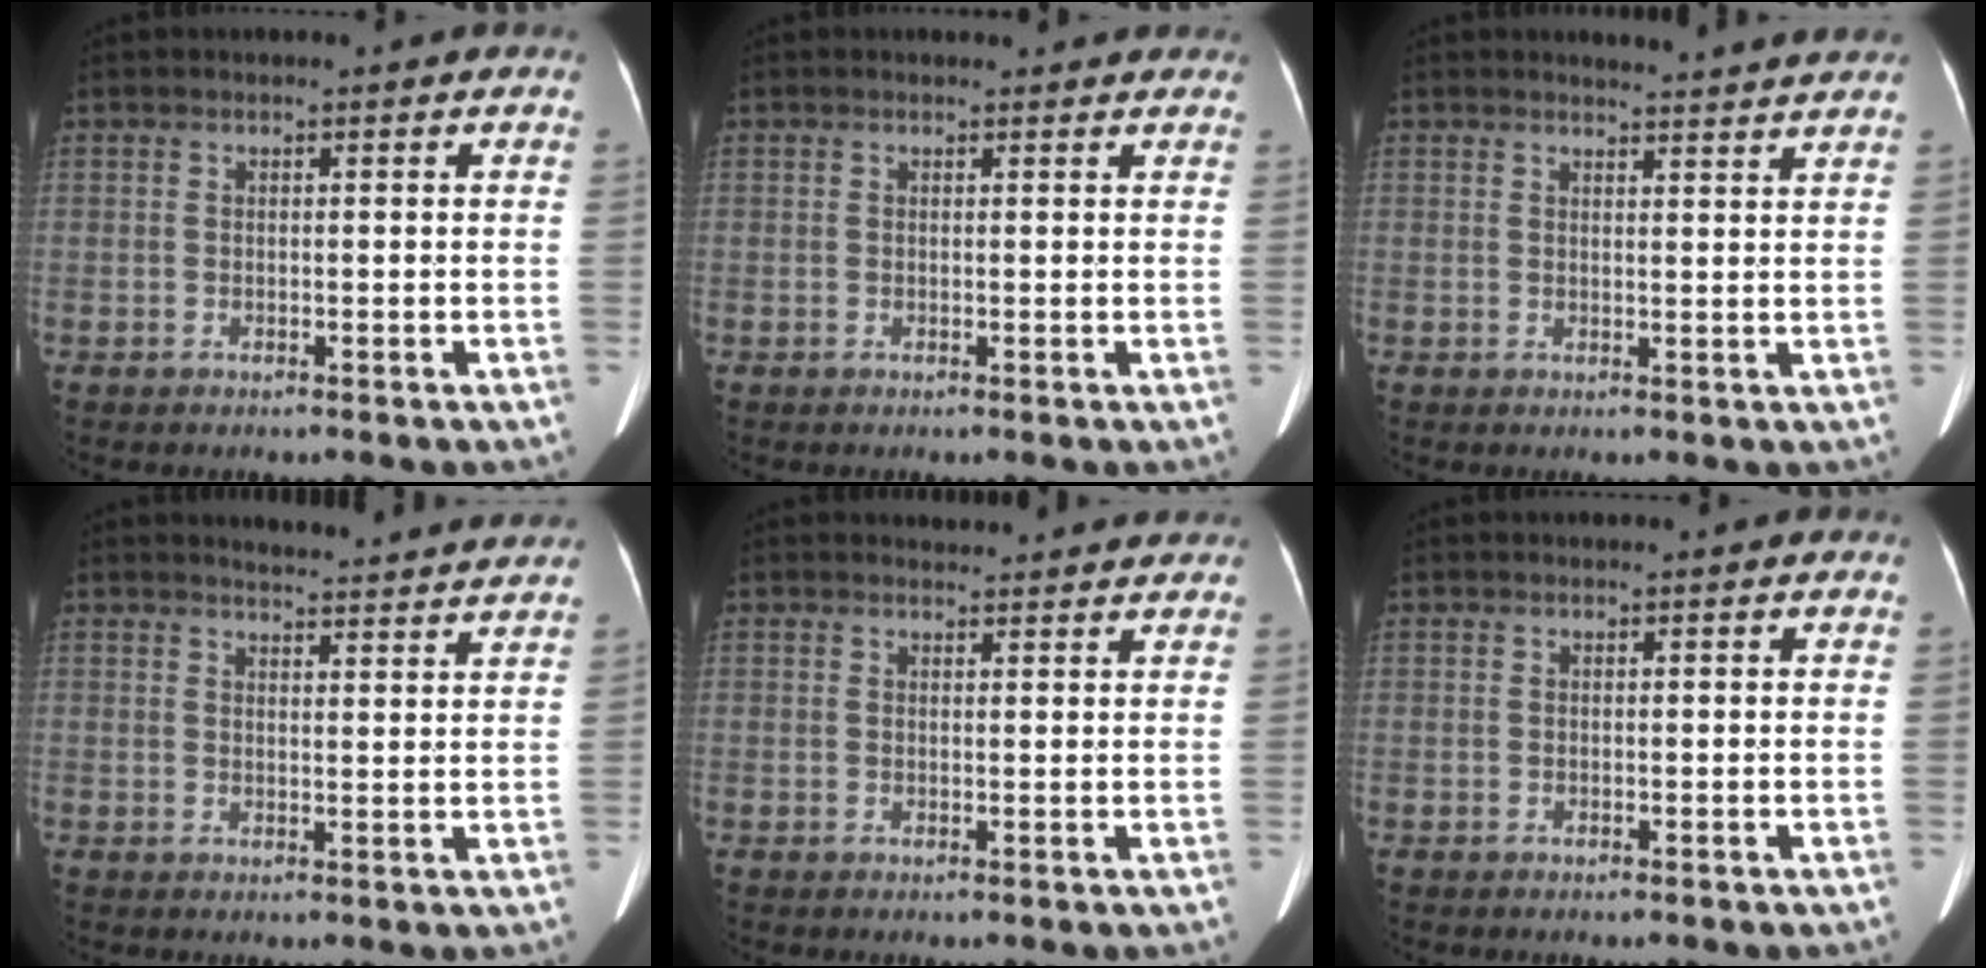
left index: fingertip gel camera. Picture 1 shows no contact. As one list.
[{"total": 3.8, "force": [3.5, 1.3, 0.9], "torque": [-0.006, 0.010, 0.031]}, {"total": 6.9, "force": [6.7, -0.7, 1.5], "torque": [-0.018, -0.004, 0.068]}, {"total": 9.2, "force": [8.9, -0.1, 2.1], "torque": [-0.027, 0.003, 0.099]}, {"total": 5.2, "force": [5.0, 1.0, 0.7], "torque": [-0.007, 0.015, 0.050]}, {"total": 0.0}]